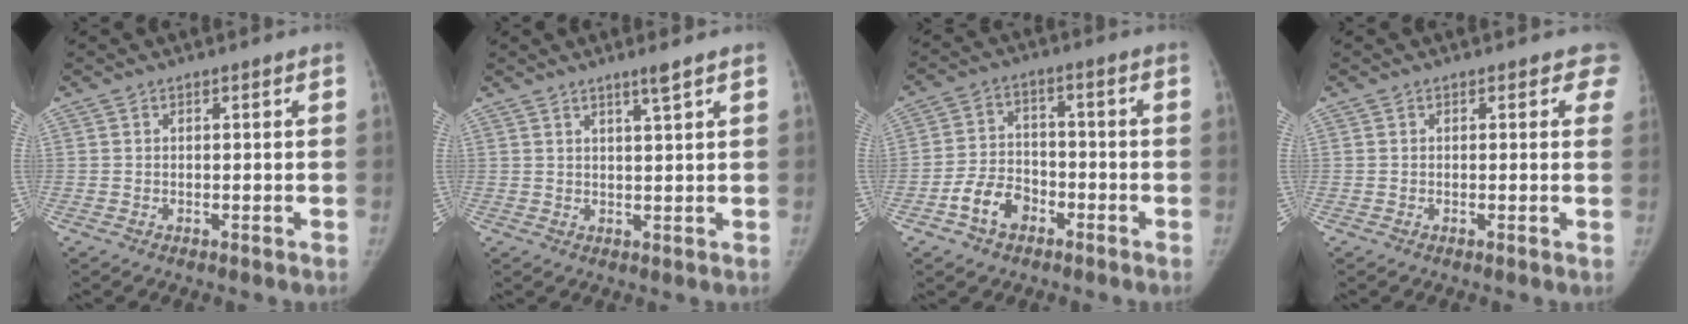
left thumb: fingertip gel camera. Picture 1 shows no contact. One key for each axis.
{"total": 2.7, "fx": 1.9, "fy": -0.3, "fz": 1.8, "tx": -0.031, "ty": -0.015, "tz": 0.038}
{"total": 7.5, "fx": -4.0, "fy": 5.1, "fz": 3.8, "tx": -0.058, "ty": 0.032, "tz": -0.070}
{"total": 2.6, "fx": 1.7, "fy": 1.6, "fz": 1.2, "tx": 0.017, "ty": -0.004, "tz": 0.002}